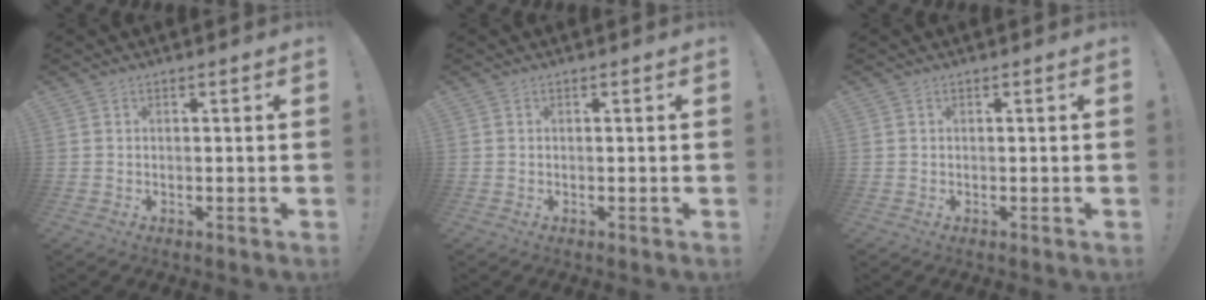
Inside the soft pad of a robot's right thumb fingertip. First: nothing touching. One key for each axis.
{"total": 0.0}
{"total": 0.0}